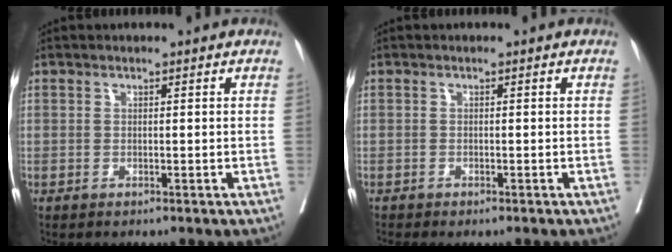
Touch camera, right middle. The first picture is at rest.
{"total": 1.7, "force": [-1.5, 0.0, 0.8], "torque": [-0.005, -0.002, -0.023]}